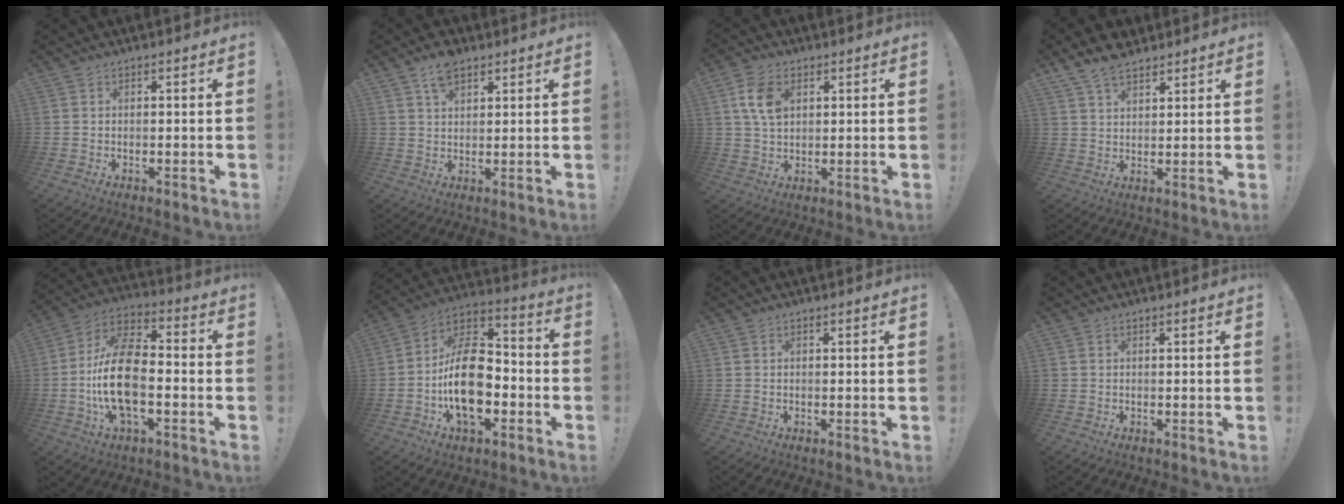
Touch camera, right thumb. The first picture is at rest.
{"total": 6.1, "force": [4.0, 3.3, 3.3], "torque": [-0.057, -0.011, 0.074]}
{"total": 9.1, "force": [3.1, 6.2, 5.9], "torque": [-0.105, 0.004, 0.060]}
{"total": 7.5, "force": [5.9, 3.5, 3.1], "torque": [-0.057, -0.025, 0.112]}
{"total": 18.3, "force": [-3.9, 9.6, 15.1], "torque": [-0.292, 0.023, -0.063]}
{"total": 19.9, "force": [-4.7, 12.1, 15.0], "torque": [-0.268, 0.033, -0.072]}
{"total": 0.0}
{"total": 0.0}